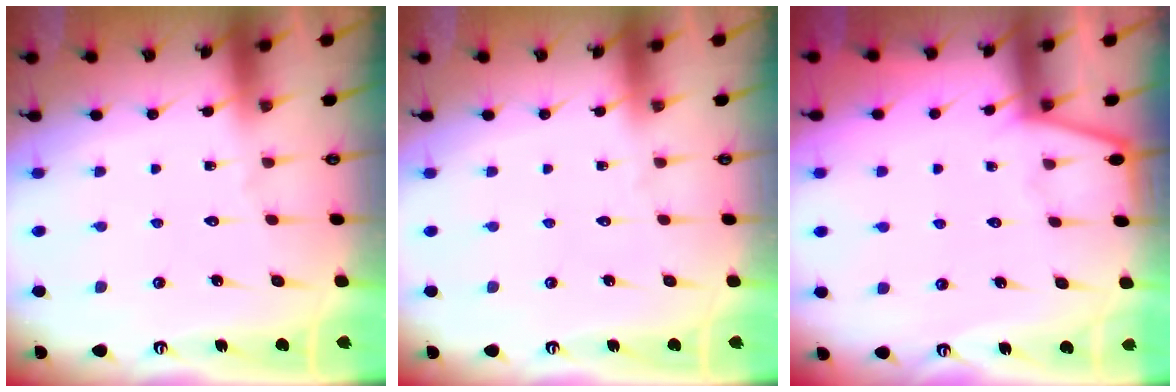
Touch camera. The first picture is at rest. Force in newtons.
{"total": 0.0}
{"total": 2.4, "press": 2.4, "slide": 0.2}